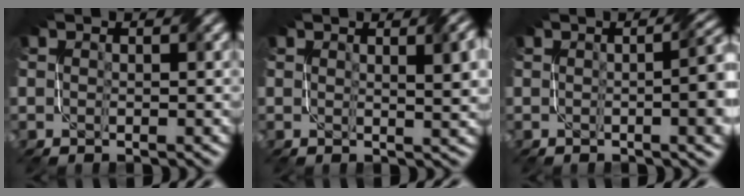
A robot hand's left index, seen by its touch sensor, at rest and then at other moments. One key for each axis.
{"total": 4.3, "fx": 1.7, "fy": 1.3, "fz": 3.7, "tx": -0.036, "ty": 0.007, "tz": 0.023}
{"total": 7.9, "fx": -0.1, "fy": 3.1, "fz": 7.3, "tx": -0.043, "ty": 0.014, "tz": -0.005}